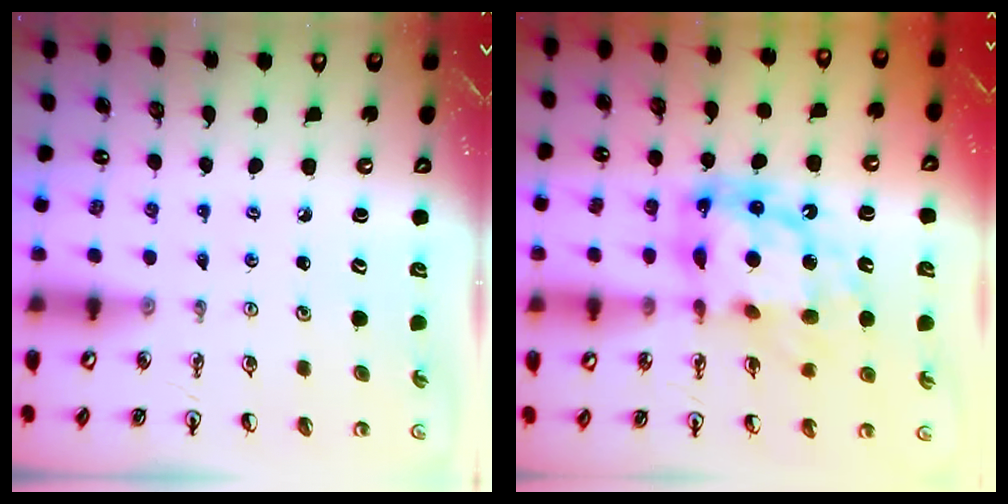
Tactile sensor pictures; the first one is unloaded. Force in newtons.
{"total": 16.0, "press": 16.0, "slide": 1.4}